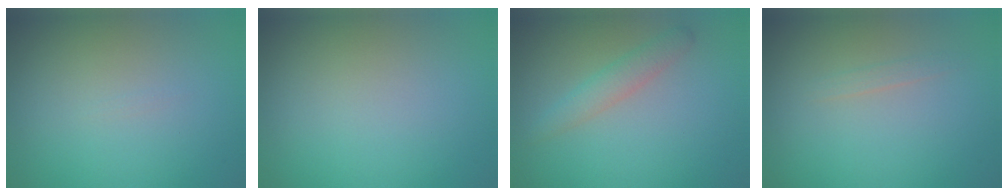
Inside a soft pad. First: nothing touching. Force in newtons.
{"total": 0.0}
{"total": 2.0, "press": 2.0, "slide": 0.1}
{"total": 0.6, "press": 0.6, "slide": 0.1}